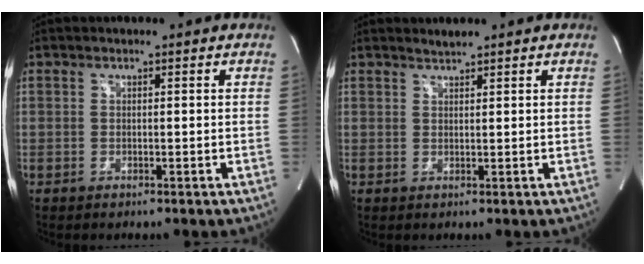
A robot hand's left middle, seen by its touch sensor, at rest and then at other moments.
{"total": 1.2, "force": [1.2, -0.1, 0.1], "torque": [-0.007, 0.003, 0.025]}